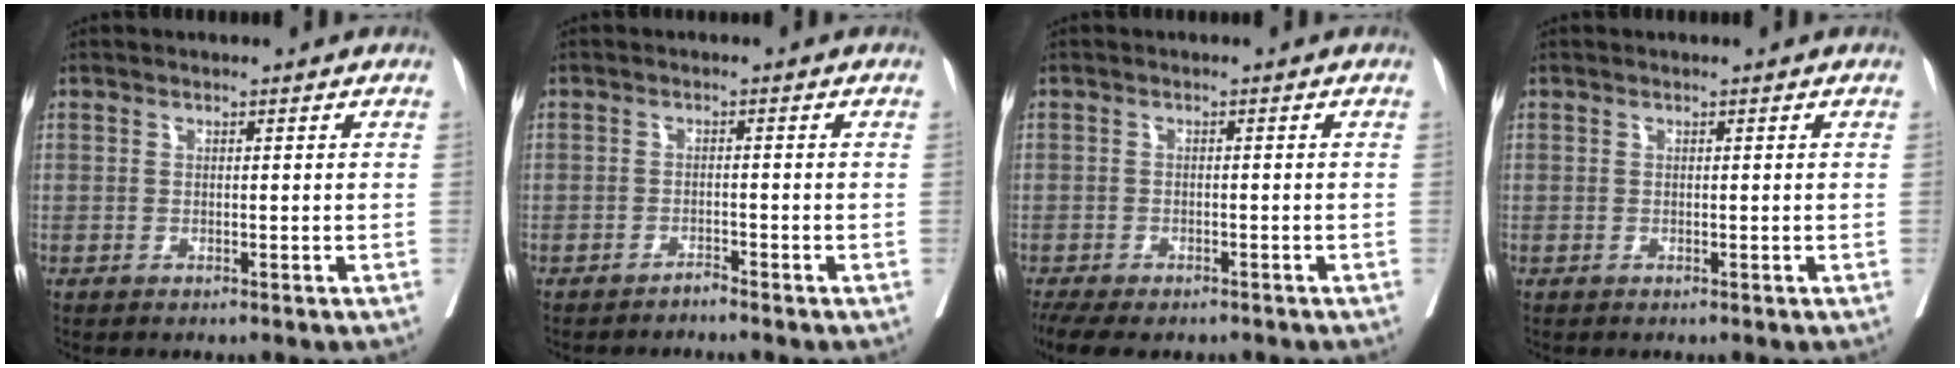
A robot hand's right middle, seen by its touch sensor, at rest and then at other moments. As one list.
[{"total": 1.2, "force": [-1.1, -0.4, 0.0], "torque": [0.005, 0.000, -0.019]}, {"total": 9.5, "force": [-7.4, 3.8, 4.6], "torque": [-0.088, -0.007, -0.106]}, {"total": 0.0}]